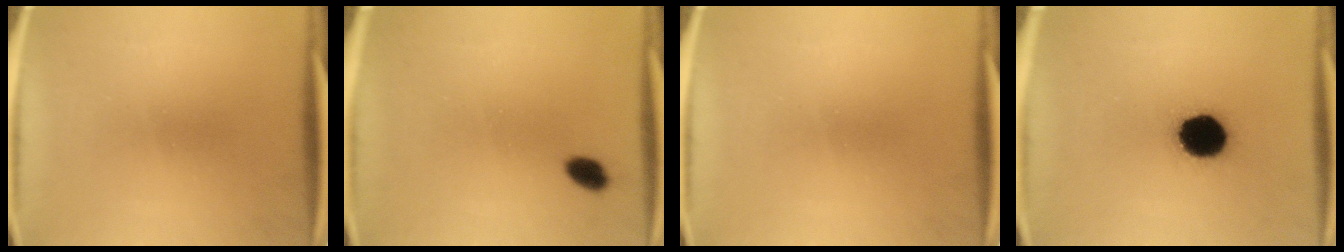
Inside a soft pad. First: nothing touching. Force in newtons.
{"total": 2.9}
{"total": 0.0}
{"total": 14.1}